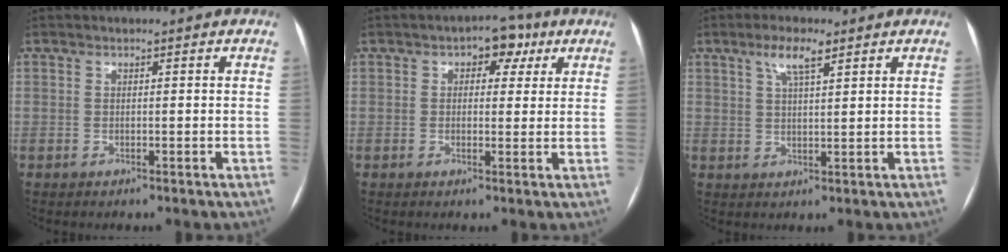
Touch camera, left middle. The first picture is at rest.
{"total": 4.5, "force": [2.0, 2.9, 2.8], "torque": [-0.029, 0.020, 0.021]}
{"total": 4.2, "force": [2.6, 0.8, 3.2], "torque": [-0.066, 0.006, 0.048]}